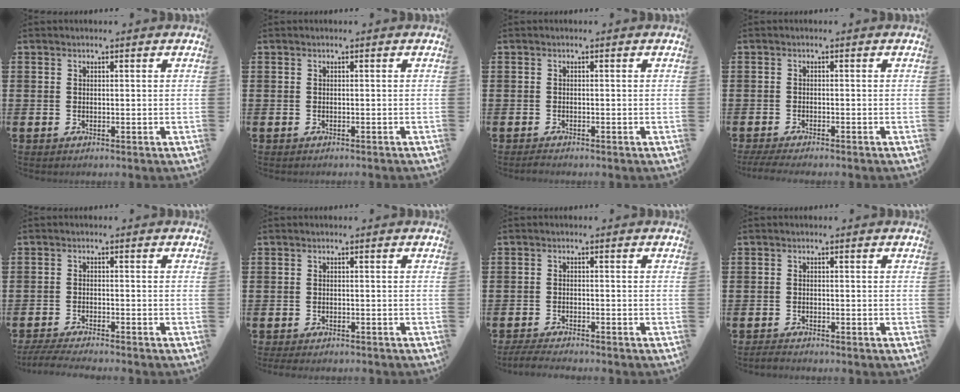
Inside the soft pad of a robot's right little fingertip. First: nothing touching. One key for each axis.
{"total": 0.0}
{"total": 0.7, "fx": -0.6, "fy": 0.2, "fz": 0.3, "tx": -0.008, "ty": -0.001, "tz": -0.012}
{"total": 1.4, "fx": -1.1, "fy": 0.1, "fz": 0.8, "tx": -0.013, "ty": 0.000, "tz": -0.022}
{"total": 2.6, "fx": -2.3, "fy": -0.1, "fz": 1.0, "tx": -0.014, "ty": 0.000, "tz": -0.044}
{"total": 0.8, "fx": -0.7, "fy": 0.1, "fz": 0.3, "tx": -0.007, "ty": -0.001, "tz": -0.015}
{"total": 2.0, "fx": -1.9, "fy": 0.0, "fz": 0.6, "tx": -0.011, "ty": 0.005, "tz": -0.037}
{"total": 0.9, "fx": -0.9, "fy": 0.1, "fz": 0.2, "tx": -0.006, "ty": 0.000, "tz": -0.018}